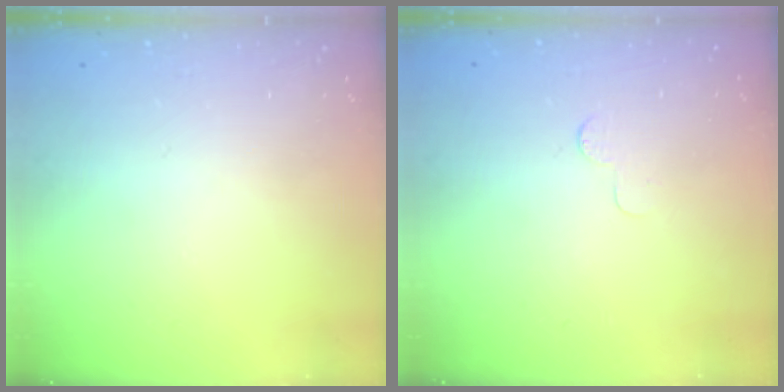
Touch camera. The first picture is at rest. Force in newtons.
{"total": 2.5, "press": 2.5, "slide": 0.2}